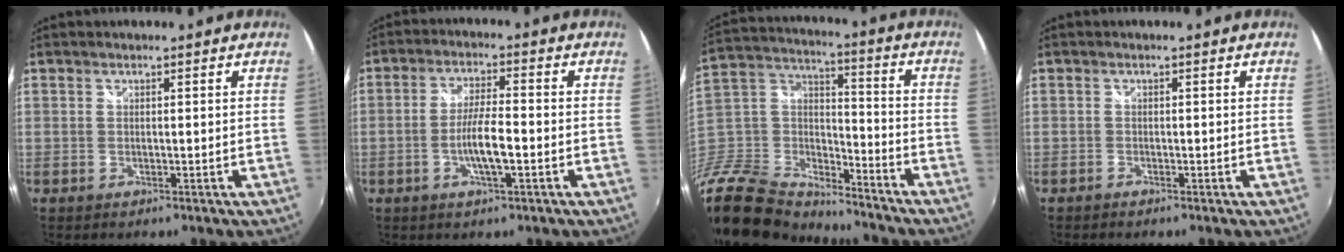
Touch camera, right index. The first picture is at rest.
{"total": 6.2, "force": [-2.0, 1.0, 5.8], "torque": [-0.110, -0.002, -0.036]}
{"total": 21.8, "force": [-17.3, 10.1, 8.7], "torque": [-0.227, 0.018, -0.318]}
{"total": 0.8, "force": [-0.7, 0.2, 0.1], "torque": [-0.006, -0.002, -0.016]}